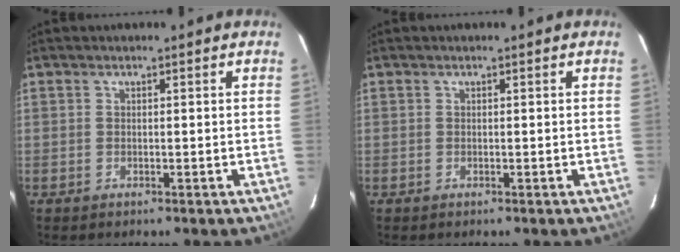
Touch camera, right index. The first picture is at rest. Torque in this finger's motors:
{"motor_torque": [0.12, 0.12, -0.02, 0.00]}